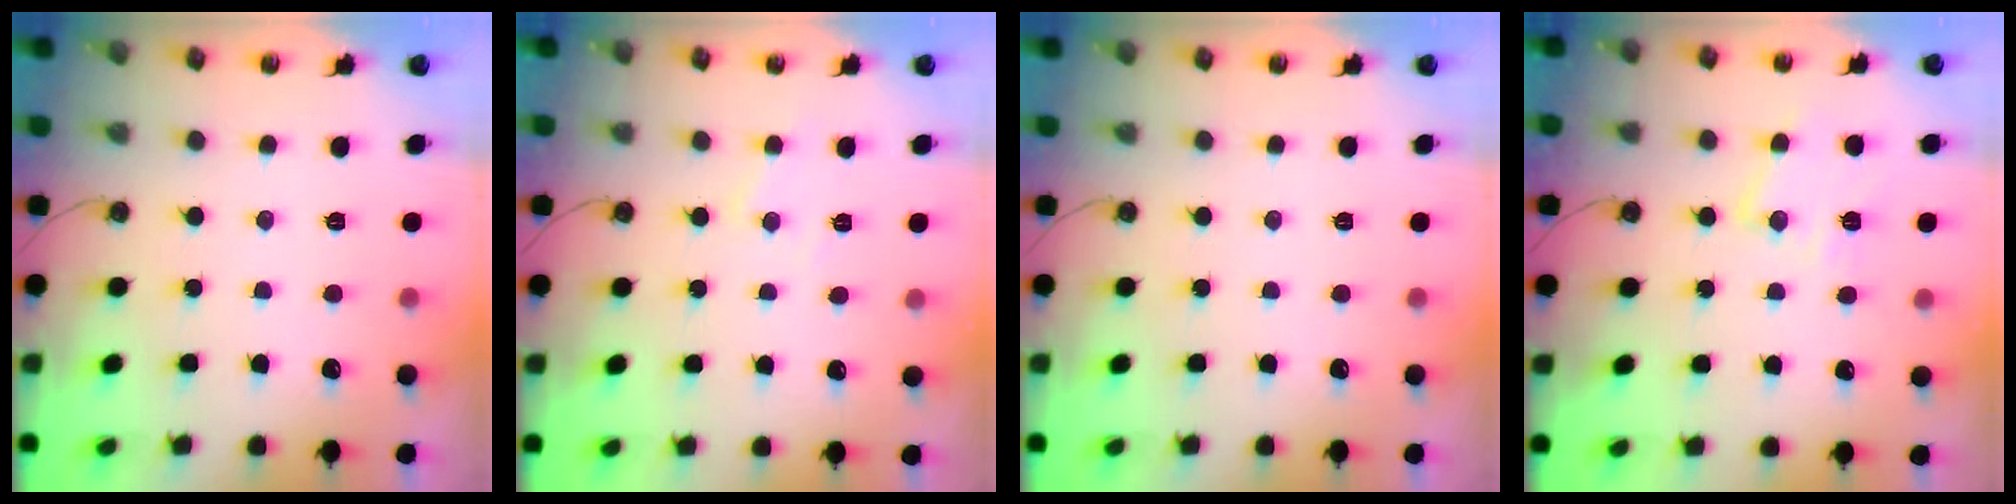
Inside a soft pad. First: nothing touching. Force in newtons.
{"total": 5.1, "press": 5.0, "slide": 0.7}
{"total": 0.0}
{"total": 12.5, "press": 12.5, "slide": 0.9}